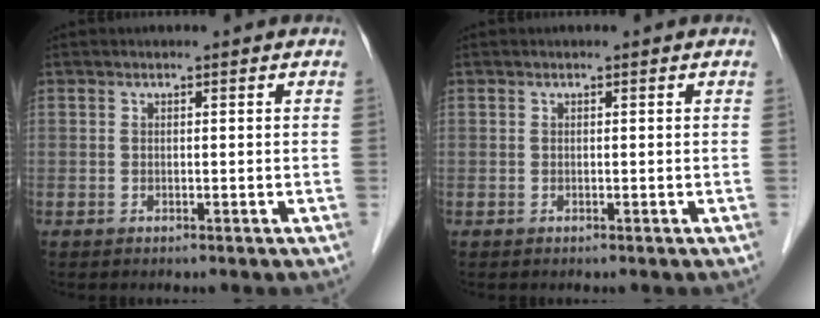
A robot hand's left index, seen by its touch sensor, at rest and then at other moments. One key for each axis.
{"total": 0.0}